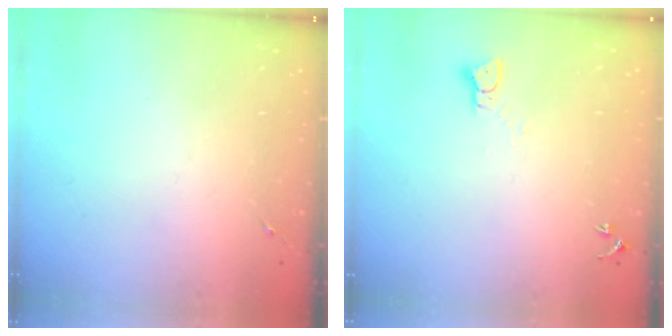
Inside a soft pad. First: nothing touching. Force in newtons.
{"total": 2.3, "press": 2.3, "slide": 0.2}